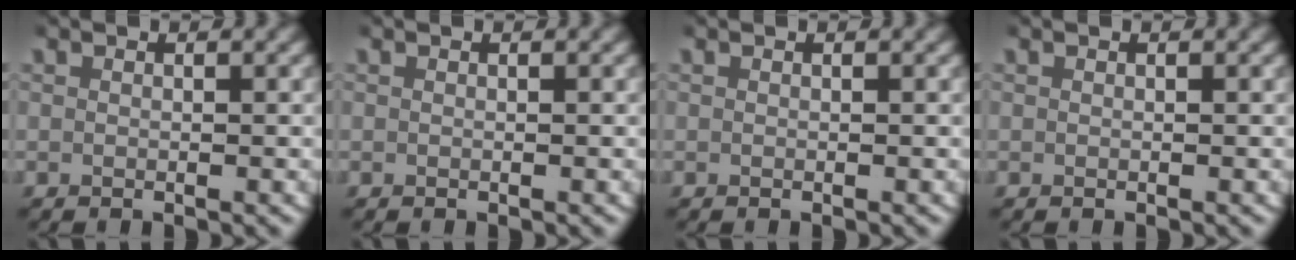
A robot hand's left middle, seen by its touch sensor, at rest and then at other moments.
{"total": 0.0}
{"total": 0.0}
{"total": 0.0}